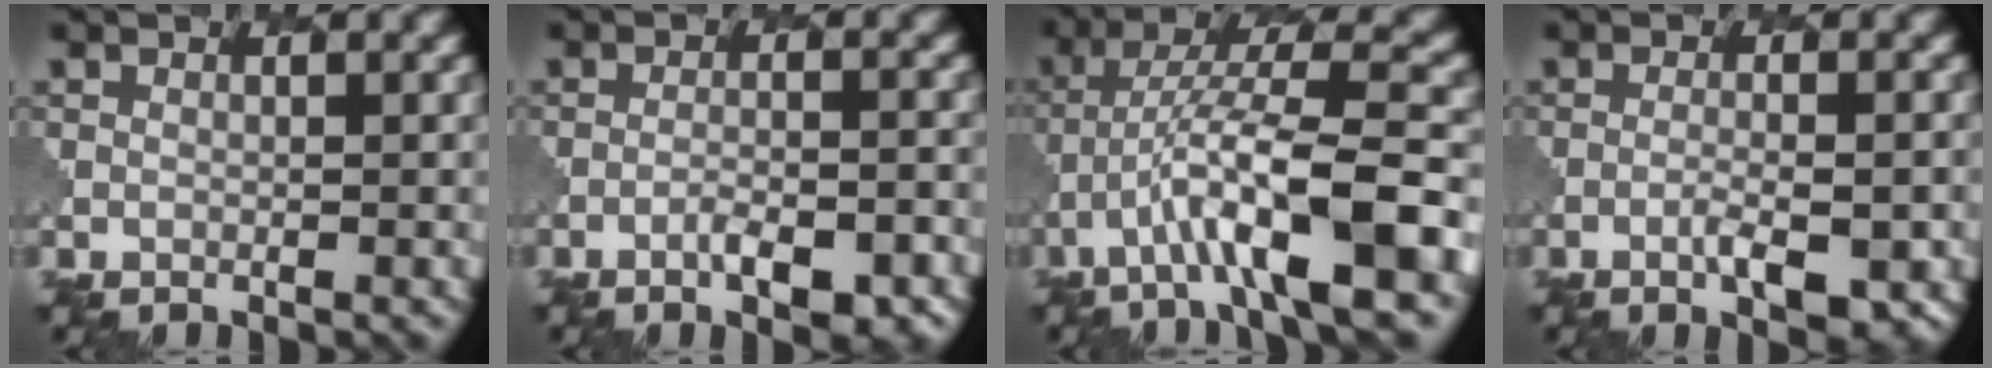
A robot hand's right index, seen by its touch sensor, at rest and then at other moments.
{"total": 3.7, "force": [-2.1, 0.9, 2.9], "torque": [-0.053, 0.000, -0.028]}
{"total": 9.6, "force": [-3.8, 2.1, 8.6], "torque": [-0.153, 0.019, -0.060]}
{"total": 3.7, "force": [-1.4, 0.9, 3.3], "torque": [-0.061, -0.004, -0.016]}